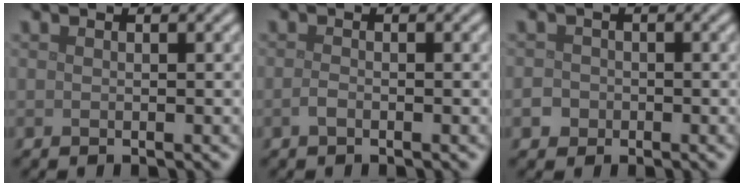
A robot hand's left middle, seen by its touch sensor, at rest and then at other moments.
{"total": 0.8, "force": [-0.5, 0.3, 0.6], "torque": [-0.014, 0.000, -0.010]}
{"total": 2.2, "force": [-1.1, 1.8, 0.5], "torque": [0.000, 0.002, -0.020]}